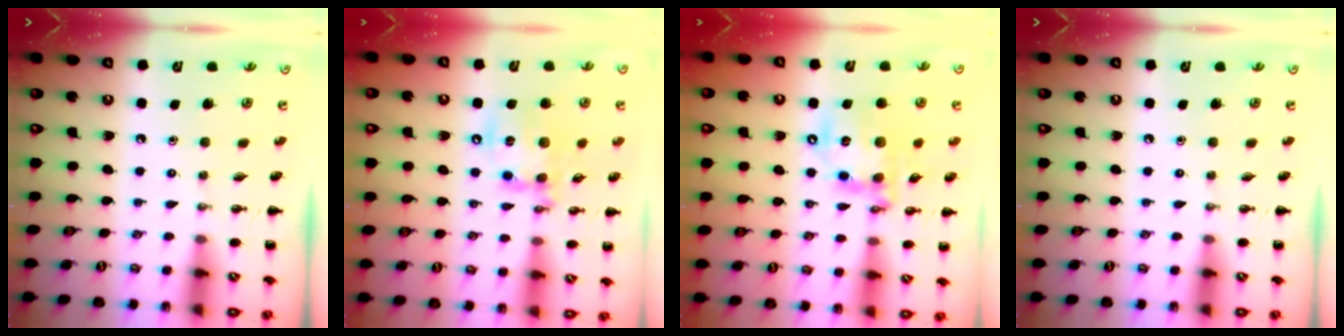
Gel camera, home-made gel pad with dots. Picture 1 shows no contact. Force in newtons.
{"total": 15.1, "press": 14.9, "slide": 2.6}
{"total": 16.5, "press": 16.2, "slide": 3.3}
{"total": 0.0}